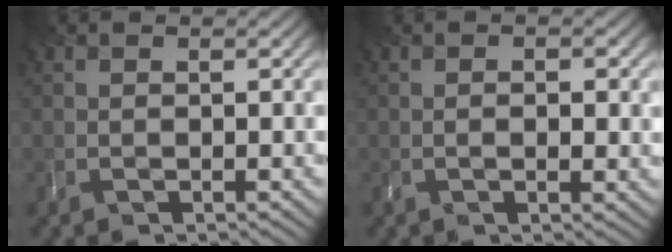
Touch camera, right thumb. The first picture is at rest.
{"total": 1.7, "force": [0.1, 0.5, 1.7], "torque": [-0.024, -0.006, 0.004]}